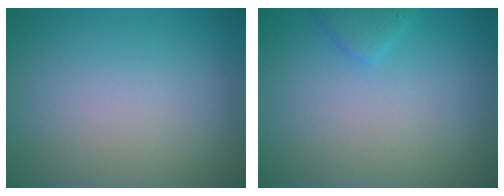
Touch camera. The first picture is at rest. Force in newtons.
{"total": 1.3, "press": 1.3, "slide": 0.1}